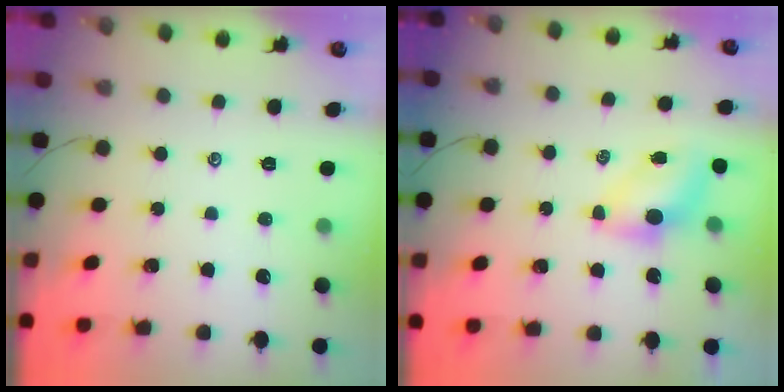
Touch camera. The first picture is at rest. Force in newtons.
{"total": 5.3, "press": 5.3, "slide": 0.5}